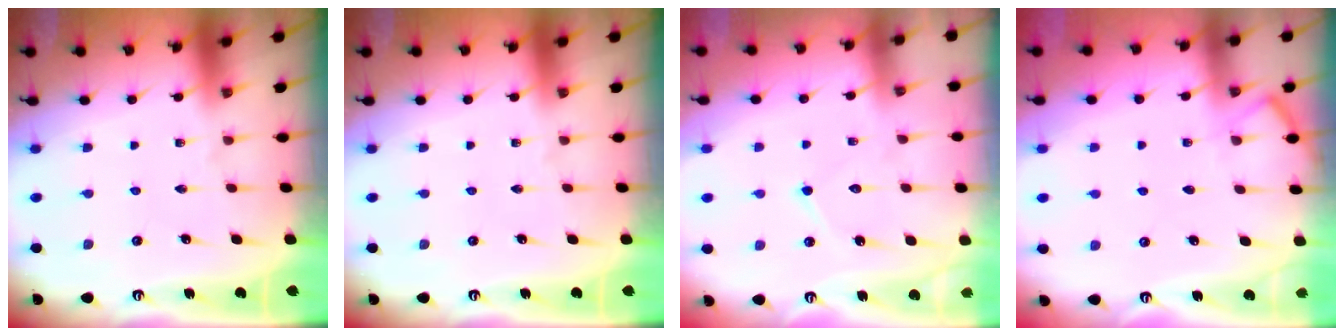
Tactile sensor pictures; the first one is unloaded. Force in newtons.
{"total": 0.0}
{"total": 7.1, "press": 7.1, "slide": 0.5}
{"total": 4.9, "press": 4.9, "slide": 0.7}